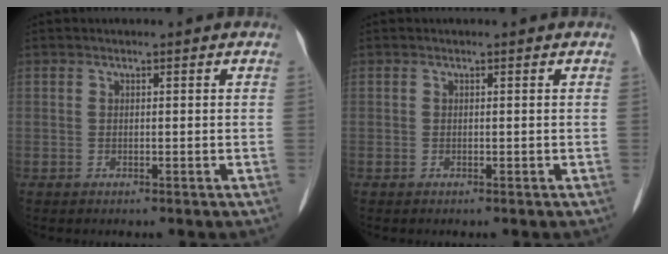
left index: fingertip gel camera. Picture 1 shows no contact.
{"total": 0.0}